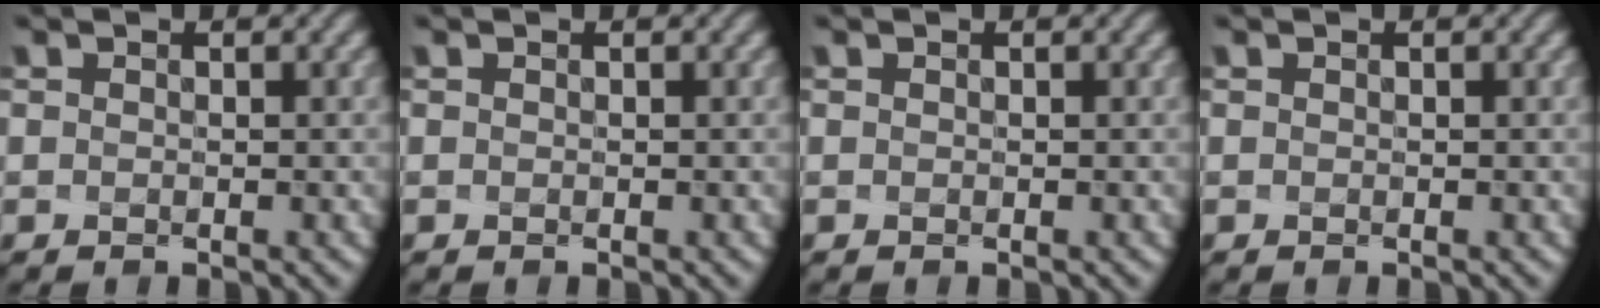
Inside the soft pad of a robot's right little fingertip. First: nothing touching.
{"total": 0.0}
{"total": 0.0}
{"total": 0.0}